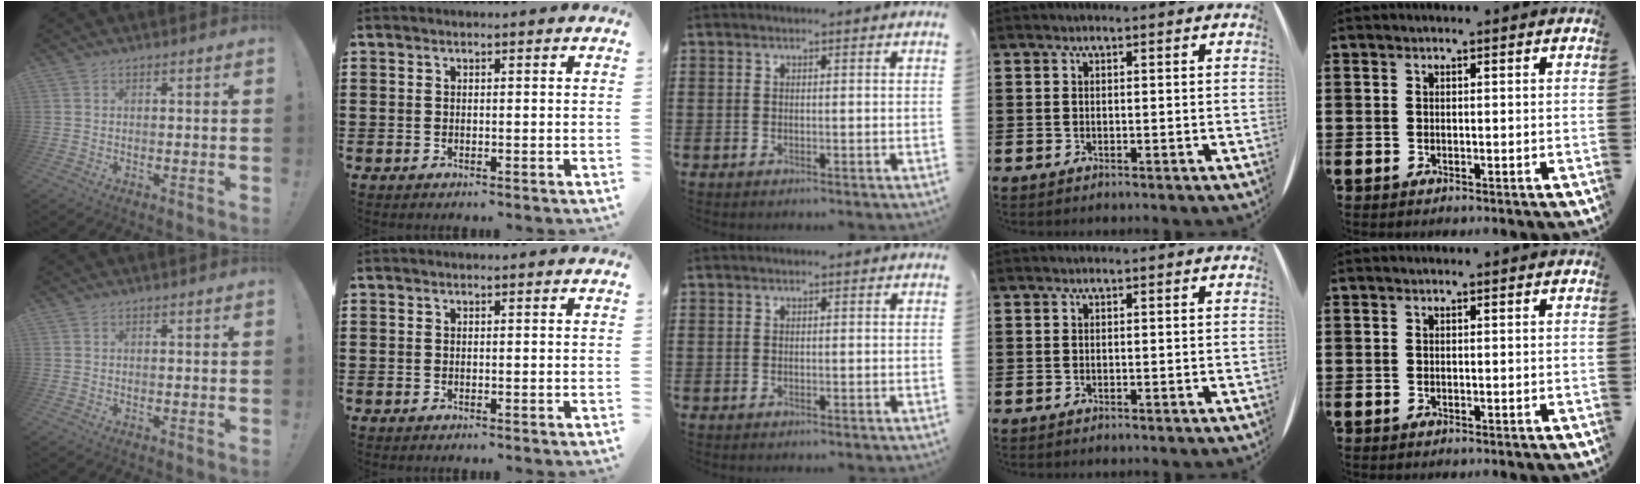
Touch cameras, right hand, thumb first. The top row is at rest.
{}